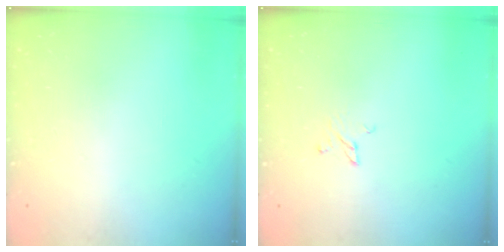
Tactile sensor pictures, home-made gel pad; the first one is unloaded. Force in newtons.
{"total": 2.4, "press": 2.4, "slide": 0.2}